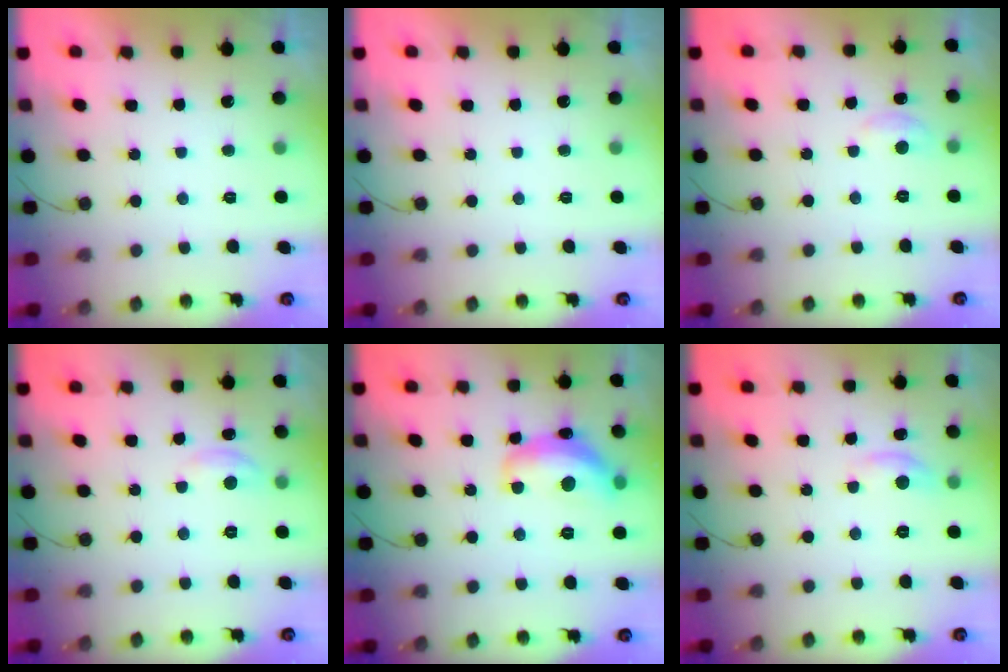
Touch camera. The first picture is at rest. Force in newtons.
{"total": 0.0}
{"total": 4.9, "press": 4.9, "slide": 0.6}
{"total": 2.9, "press": 2.9, "slide": 0.2}
{"total": 14.4, "press": 14.4, "slide": 0.6}
{"total": 4.6, "press": 4.5, "slide": 0.4}